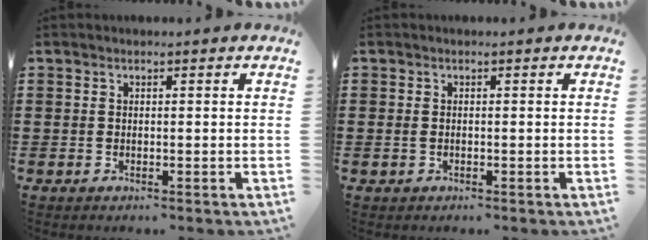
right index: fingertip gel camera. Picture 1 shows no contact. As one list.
[{"total": 0.6, "force": [-0.1, 0.4, 0.5], "torque": [-0.012, 0.000, -0.001]}]